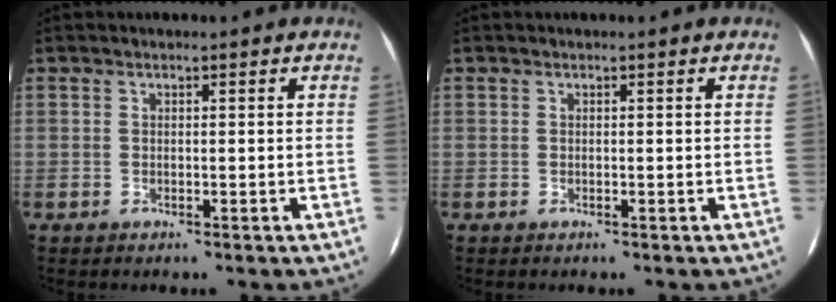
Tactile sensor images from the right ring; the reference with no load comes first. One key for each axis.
{"total": 0.0}